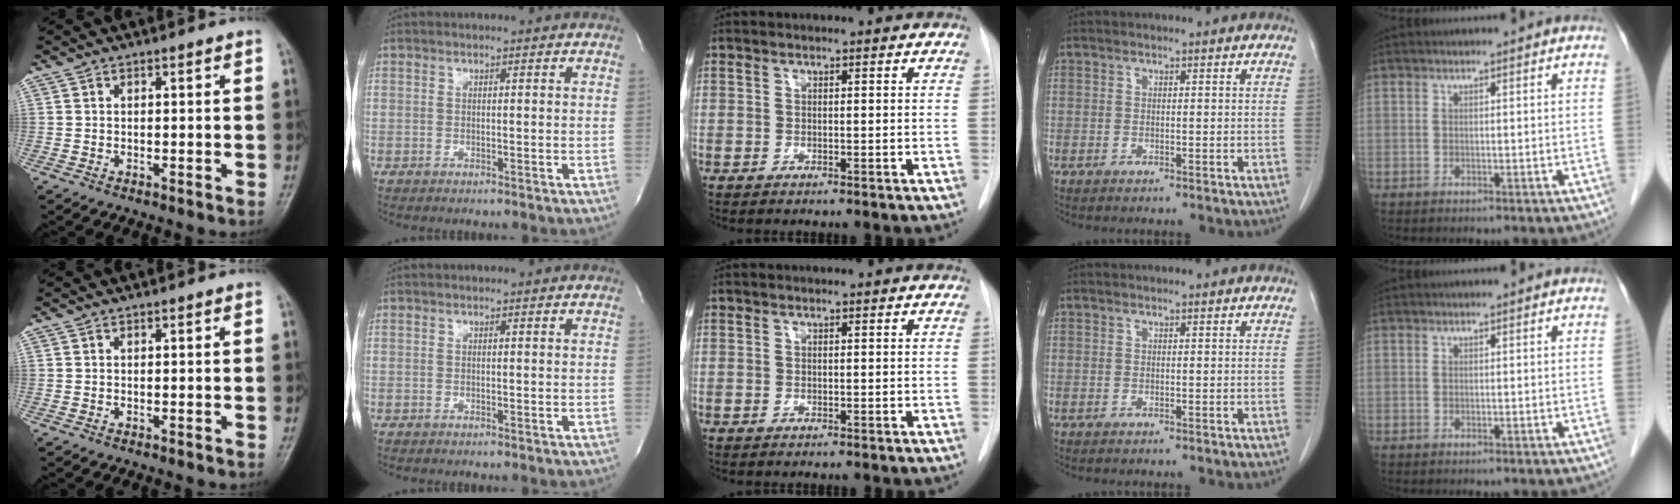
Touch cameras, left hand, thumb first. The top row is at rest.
{}